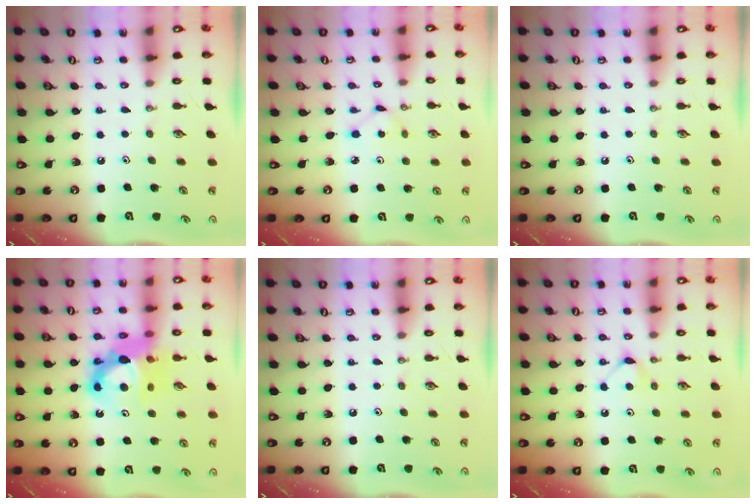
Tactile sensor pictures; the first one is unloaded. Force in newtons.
{"total": 2.8, "press": 2.8, "slide": 0.1}
{"total": 0.0}
{"total": 14.2, "press": 14.1, "slide": 1.6}
{"total": 0.0}
{"total": 4.6, "press": 4.5, "slide": 0.5}